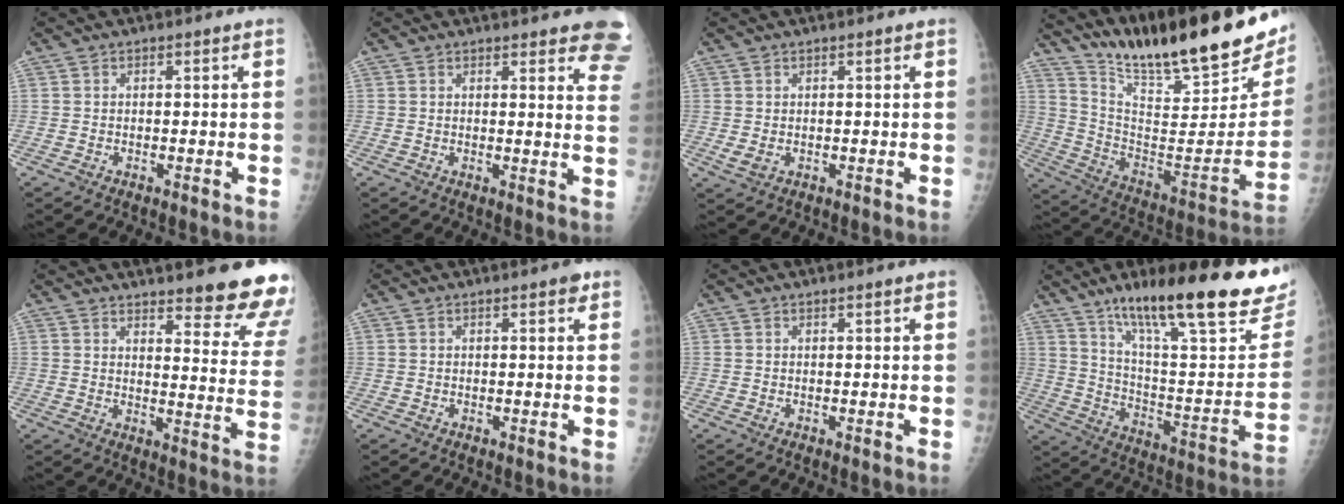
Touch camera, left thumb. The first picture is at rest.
{"total": 11.0, "force": [8.6, 2.9, 6.2], "torque": [-0.036, -0.036, 0.076]}
{"total": 2.1, "force": [0.3, 1.2, 1.7], "torque": [-0.030, -0.003, 0.013]}
{"total": 28.6, "force": [22.4, 5.3, 17.0], "torque": [-0.241, -0.117, 0.351]}
{"total": 17.5, "force": [14.3, 3.6, 9.4], "torque": [-0.085, -0.108, 0.168]}
{"total": 1.7, "force": [1.0, 0.5, 1.2], "torque": [-0.013, -0.002, 0.011]}
{"total": 1.1, "force": [0.9, 0.0, 0.7], "torque": [-0.006, 0.002, 0.015]}
{"total": 30.5, "force": [19.6, 6.8, 22.3], "torque": [-0.304, -0.060, 0.307]}